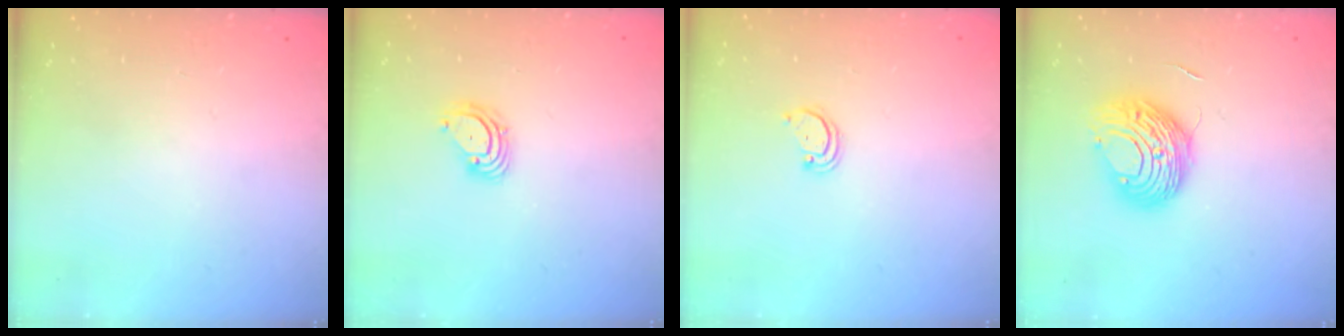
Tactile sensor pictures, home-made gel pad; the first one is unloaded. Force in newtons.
{"total": 3.4, "press": 3.4, "slide": 0.1}
{"total": 1.8, "press": 1.8, "slide": 0.2}
{"total": 10.4, "press": 10.4, "slide": 0.5}